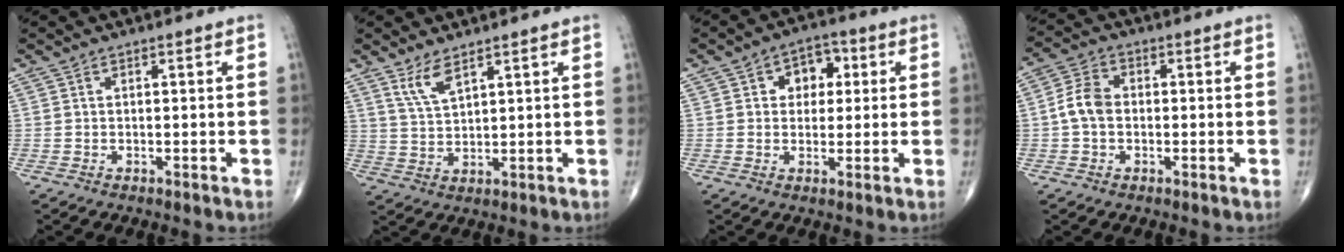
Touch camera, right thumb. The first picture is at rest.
{"total": 4.8, "force": [3.2, 1.4, 3.2], "torque": [-0.065, -0.023, 0.072]}
{"total": 6.7, "force": [1.7, 5.0, 4.1], "torque": [-0.020, 0.007, 0.019]}
{"total": 5.6, "force": [-0.5, 4.0, 3.9], "torque": [-0.075, 0.019, -0.018]}